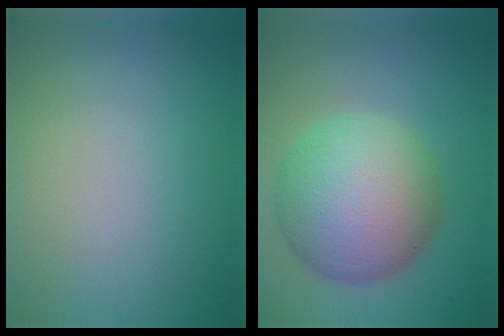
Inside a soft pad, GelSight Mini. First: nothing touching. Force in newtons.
{"total": 10.2, "press": 10.2, "slide": 0.3}